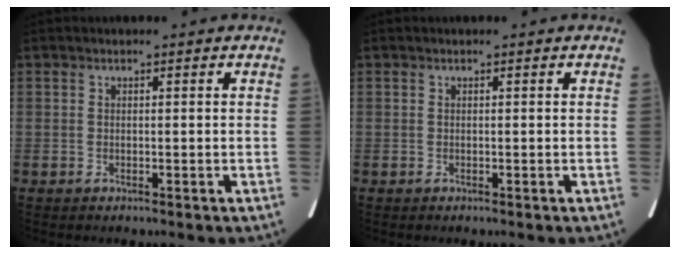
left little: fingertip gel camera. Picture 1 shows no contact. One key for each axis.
{"total": 0.0}